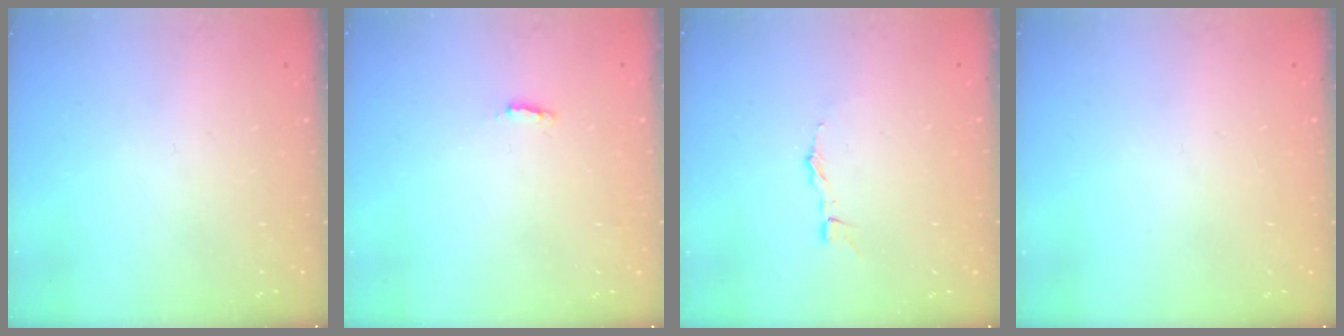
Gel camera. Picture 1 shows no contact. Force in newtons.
{"total": 2.3, "press": 2.2, "slide": 0.5}
{"total": 1.4, "press": 1.4, "slide": 0.1}
{"total": 0.0}